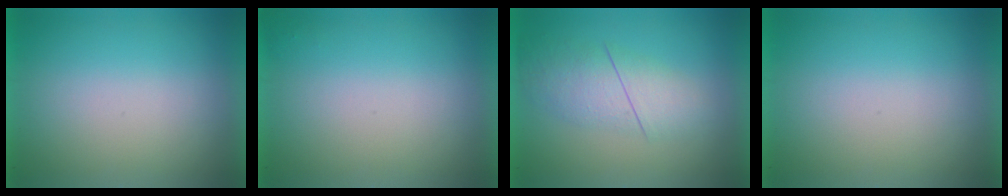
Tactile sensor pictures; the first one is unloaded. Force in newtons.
{"total": 1.1}
{"total": 2.7}
{"total": 0.0}